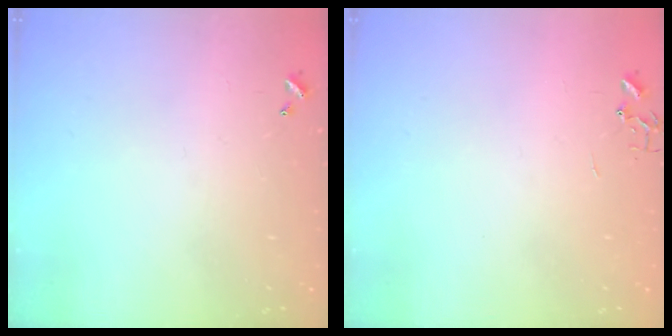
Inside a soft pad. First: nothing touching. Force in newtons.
{"total": 0.0}